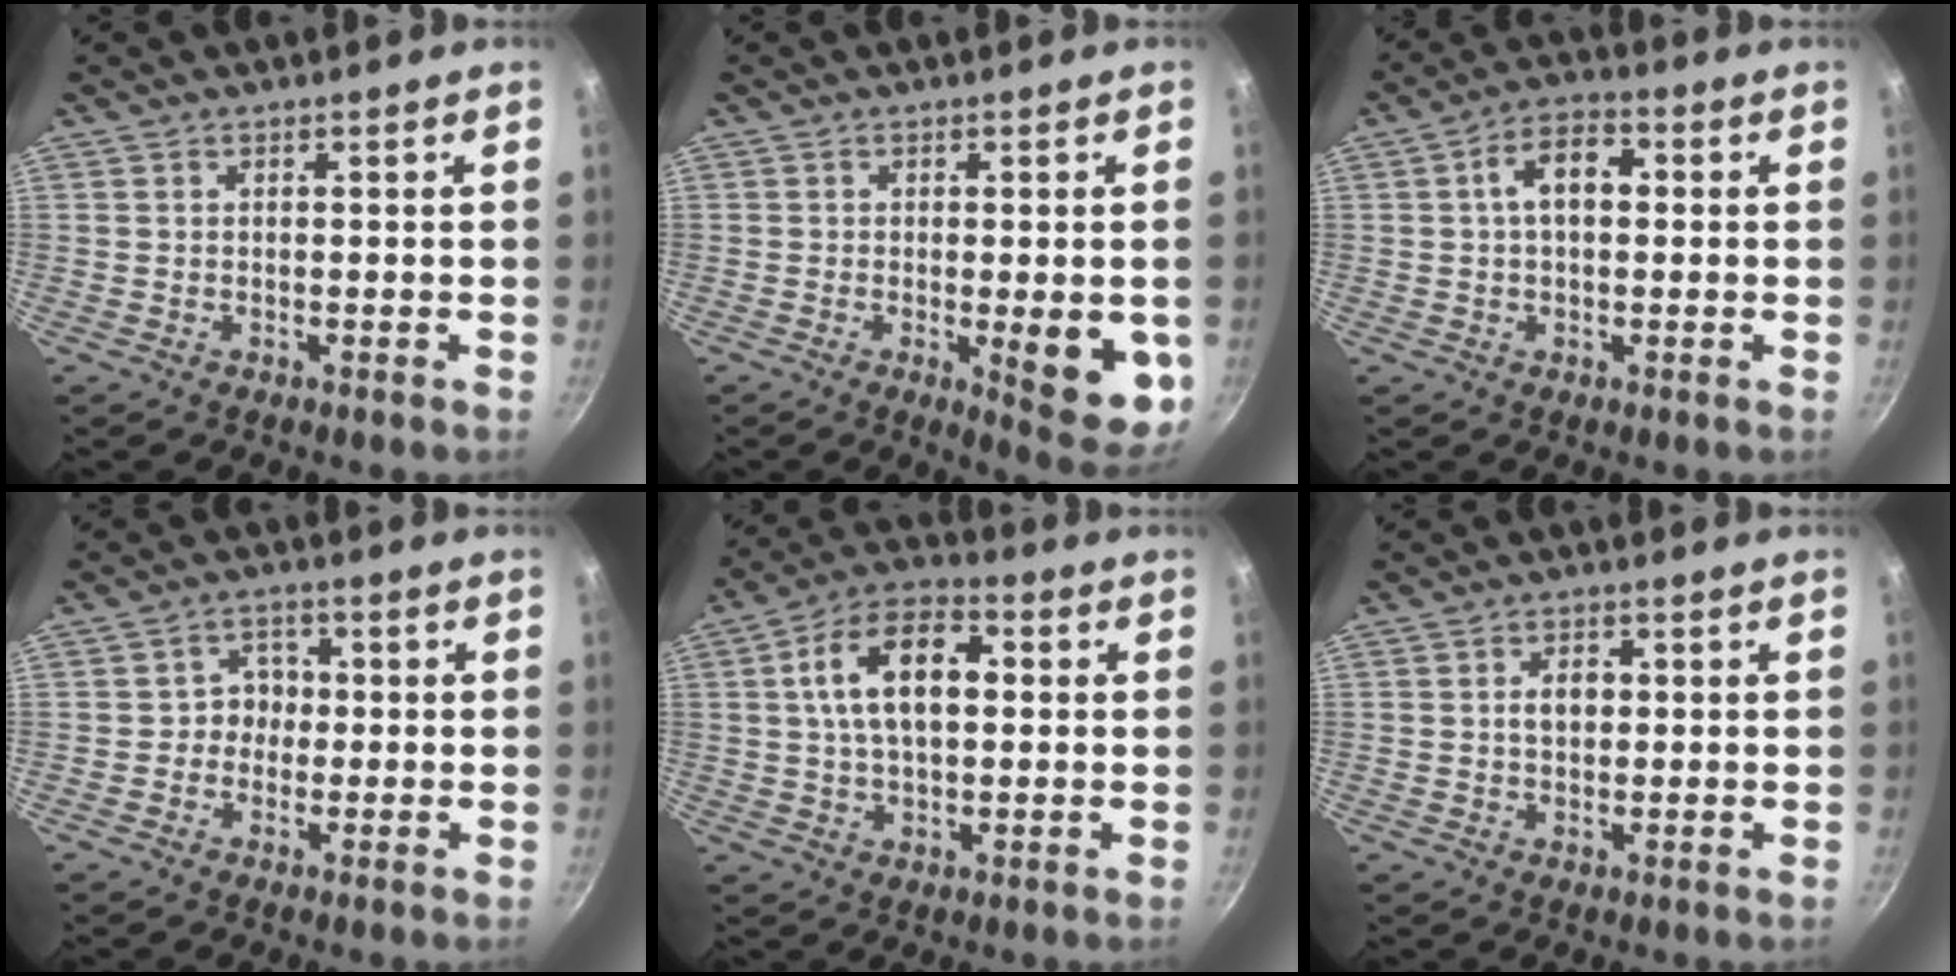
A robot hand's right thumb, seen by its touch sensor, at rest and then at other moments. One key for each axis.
{"total": 10.5, "fx": -2.2, "fy": 3.3, "fz": 9.7, "tx": -0.110, "ty": -0.019, "tz": -0.022}
{"total": 7.6, "fx": 1.1, "fy": 4.4, "fz": 6.0, "tx": -0.094, "ty": 0.023, "tz": 0.012}
{"total": 4.4, "fx": -0.3, "fy": 3.8, "fz": 2.0, "tx": 0.002, "ty": 0.013, "tz": -0.017}
{"total": 13.7, "fx": 2.2, "fy": 7.7, "fz": 11.1, "tx": -0.187, "ty": 0.024, "tz": 0.030}
{"total": 3.7, "fx": 0.4, "fy": 2.6, "fz": 2.7, "tx": -0.035, "ty": 0.006, "tz": 0.004}